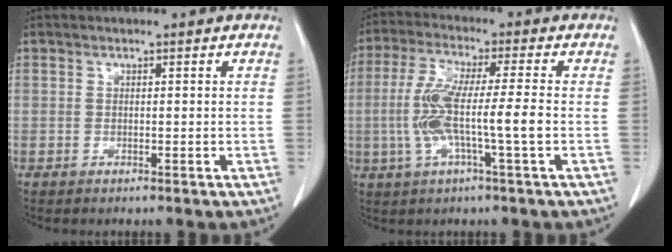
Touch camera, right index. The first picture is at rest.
{"total": 9.4, "force": [-1.6, 0.2, 9.2], "torque": [-0.189, 0.006, -0.033]}